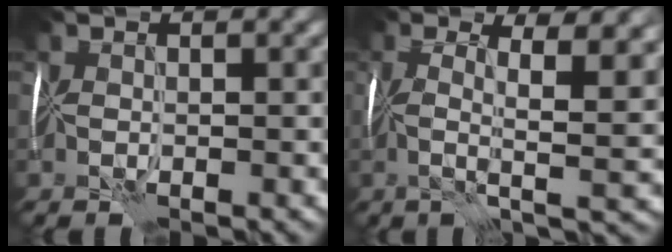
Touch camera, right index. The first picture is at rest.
{"total": 8.5, "force": [1.6, 2.1, 8.1], "torque": [-0.111, 0.000, 0.022]}